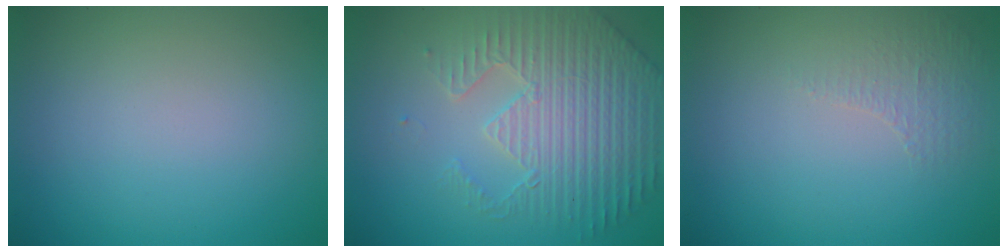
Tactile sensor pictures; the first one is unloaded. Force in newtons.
{"total": 5.6, "press": 4.9, "slide": 2.8}
{"total": 0.9, "press": 0.5, "slide": 0.8}